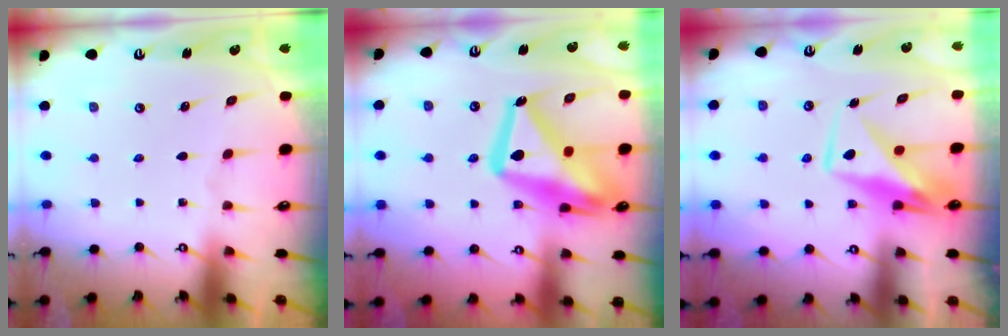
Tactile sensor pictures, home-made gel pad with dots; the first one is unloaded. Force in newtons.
{"total": 21.0, "press": 20.9, "slide": 2.1}
{"total": 10.9, "press": 10.8, "slide": 0.9}